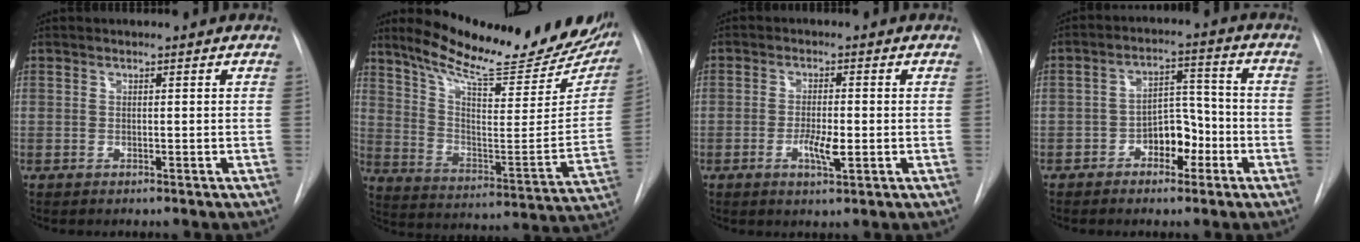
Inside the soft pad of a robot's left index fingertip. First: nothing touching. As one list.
[{"total": 26.0, "force": [21.7, 5.0, 13.6], "torque": [-0.205, -0.065, 0.296]}, {"total": 3.9, "force": [-1.6, 0.8, 3.5], "torque": [-0.064, -0.008, -0.026]}, {"total": 6.4, "force": [-3.5, 3.4, 4.1], "torque": [-0.061, 0.019, -0.058]}]